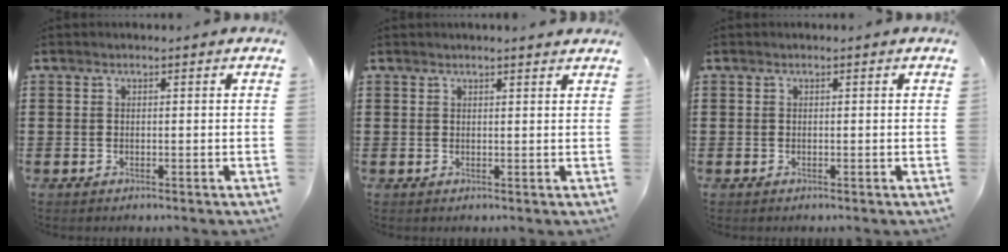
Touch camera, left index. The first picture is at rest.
{"total": 1.3, "force": [1.2, -0.1, 0.5], "torque": [-0.010, 0.000, 0.023]}
{"total": 0.0}